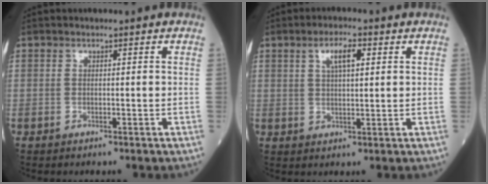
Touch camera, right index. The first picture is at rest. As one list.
[{"total": 4.9, "force": [2.1, 1.4, 4.2], "torque": [-0.082, 0.004, 0.039]}]